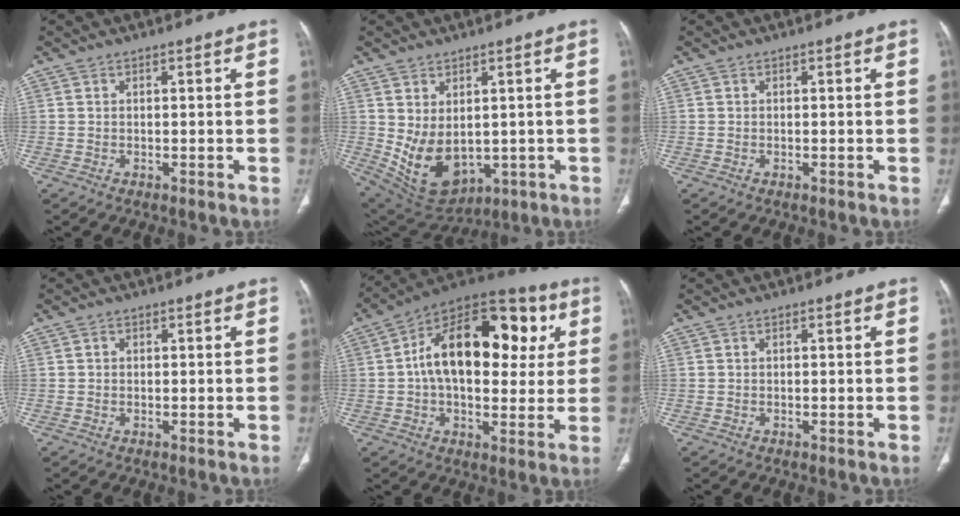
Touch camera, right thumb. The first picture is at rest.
{"total": 11.4, "force": [0.0, 7.6, 8.5], "torque": [-0.133, -0.013, 0.036]}
{"total": 0.0}
{"total": 0.7, "force": [0.1, 0.6, 0.2], "torque": [0.002, 0.001, 0.000]}
{"total": 24.2, "force": [4.4, 14.2, 19.1], "torque": [-0.259, 0.024, 0.054]}
{"total": 0.0}